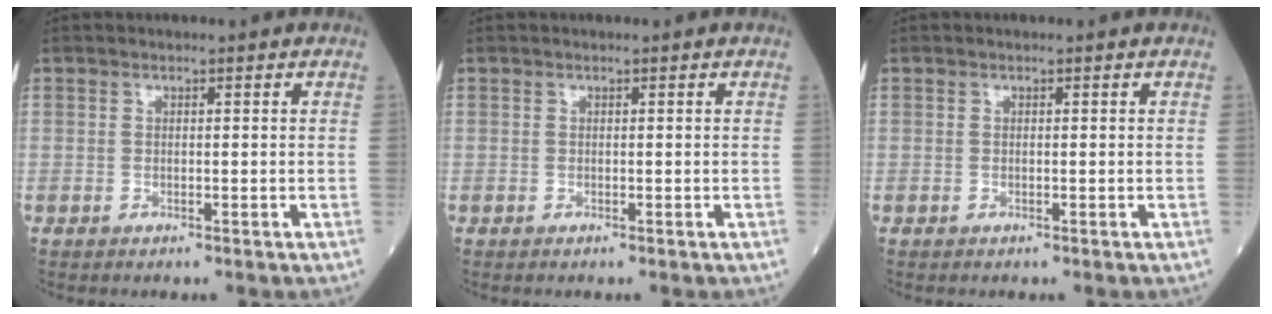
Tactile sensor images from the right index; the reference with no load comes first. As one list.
[{"total": 0.0}, {"total": 0.0}]